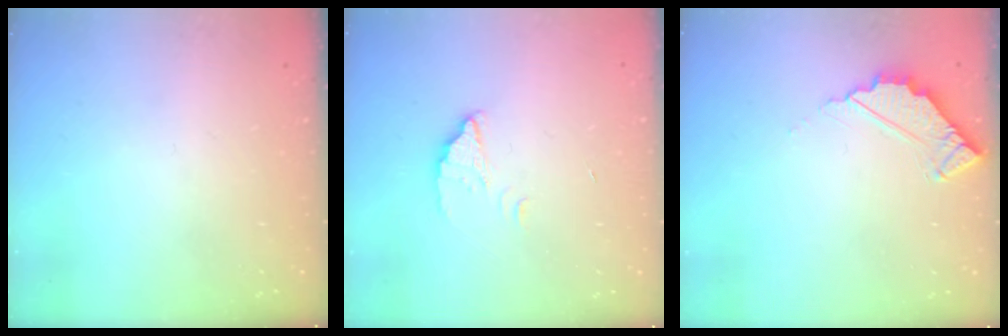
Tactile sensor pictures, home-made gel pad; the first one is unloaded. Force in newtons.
{"total": 1.8, "press": 1.8, "slide": 0.1}
{"total": 4.2, "press": 4.2, "slide": 0.4}